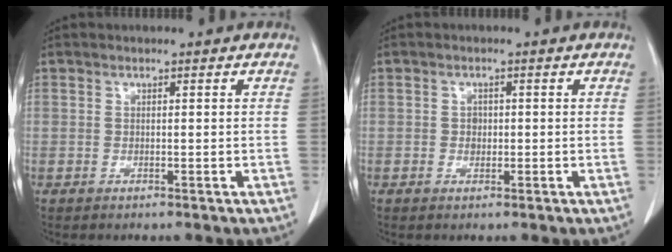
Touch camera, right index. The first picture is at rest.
{"total": 1.4, "force": [0.0, 1.2, 0.7], "torque": [-0.011, 0.002, 0.000]}